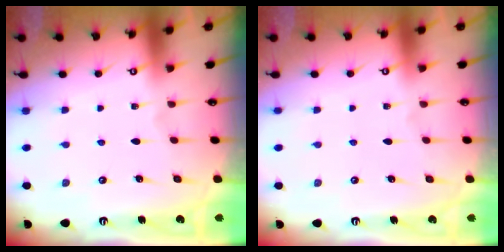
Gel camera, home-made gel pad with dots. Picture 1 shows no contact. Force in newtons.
{"total": 0.0}